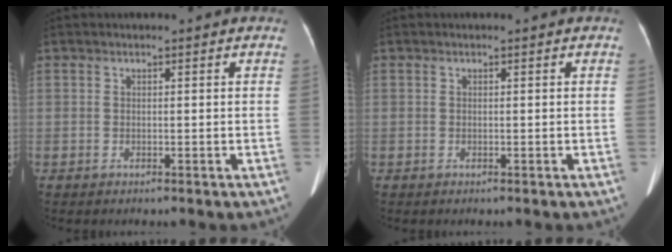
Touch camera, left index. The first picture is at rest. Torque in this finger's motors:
{"motor_torque": [-0.04, -0.09, 0.00, 0.00]}